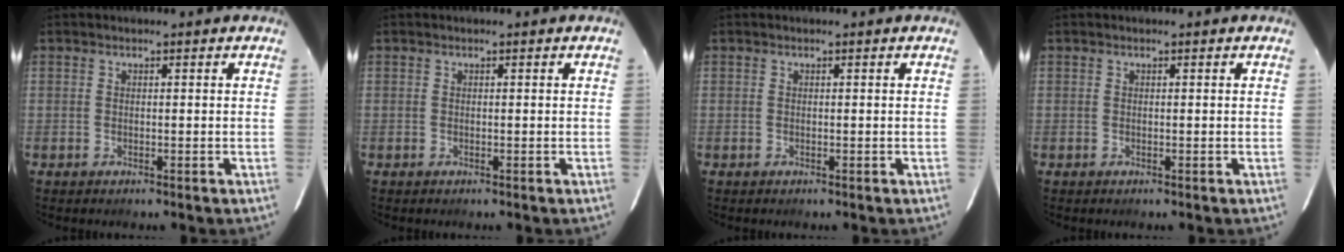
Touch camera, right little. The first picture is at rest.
{"total": 0.0}
{"total": 0.0}
{"total": 0.0}